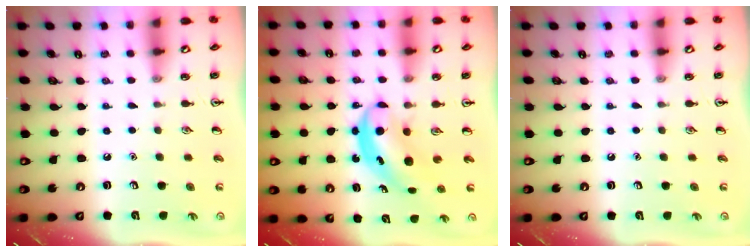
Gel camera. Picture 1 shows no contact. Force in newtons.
{"total": 4.8, "press": 4.8, "slide": 0.3}
{"total": 0.0}